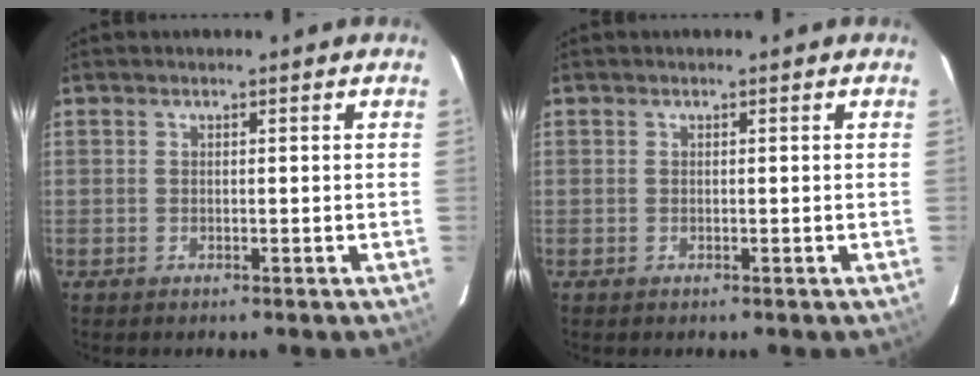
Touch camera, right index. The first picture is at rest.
{"total": 0.0}